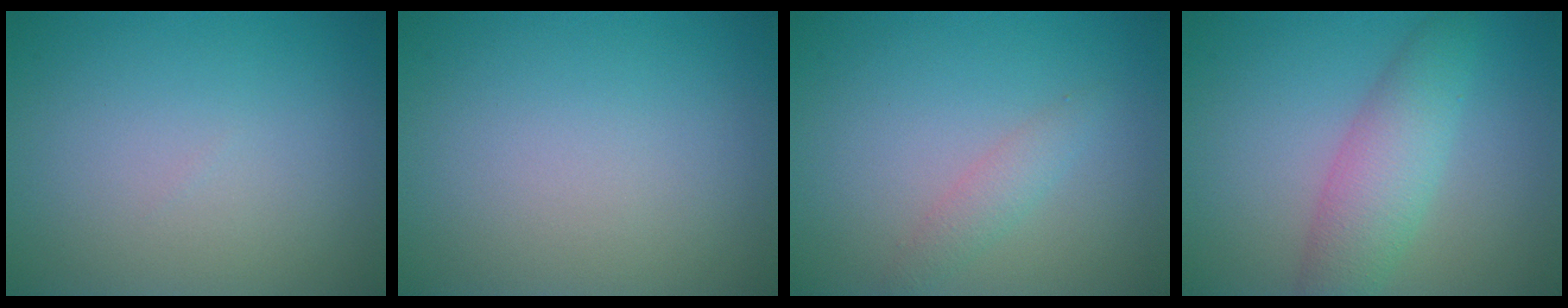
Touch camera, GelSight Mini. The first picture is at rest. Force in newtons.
{"total": 0.0}
{"total": 1.5, "press": 1.5, "slide": 0.0}
{"total": 4.5, "press": 4.5, "slide": 0.0}